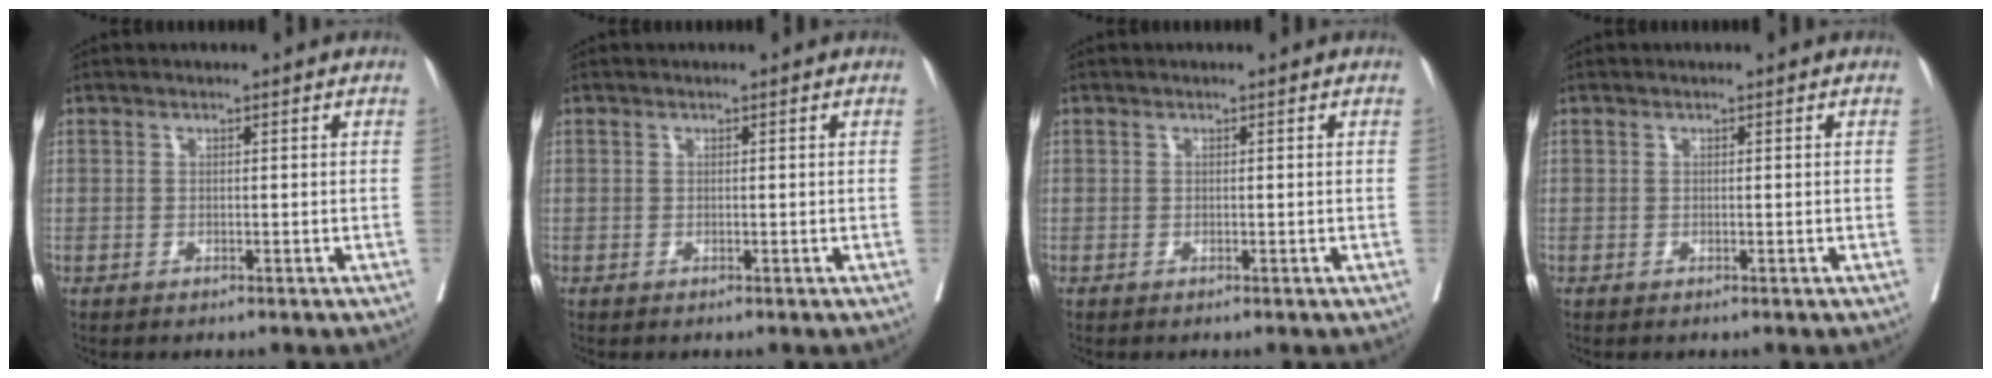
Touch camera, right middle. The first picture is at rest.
{"total": 0.0}
{"total": 0.0}
{"total": 0.0}